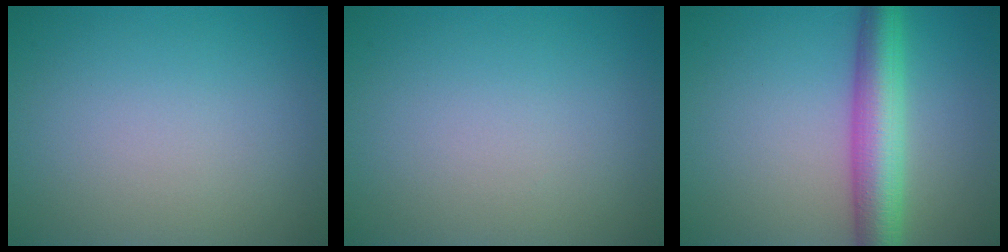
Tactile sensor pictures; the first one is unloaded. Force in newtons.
{"total": 0.0}
{"total": 6.3, "press": 6.3, "slide": 0.1}